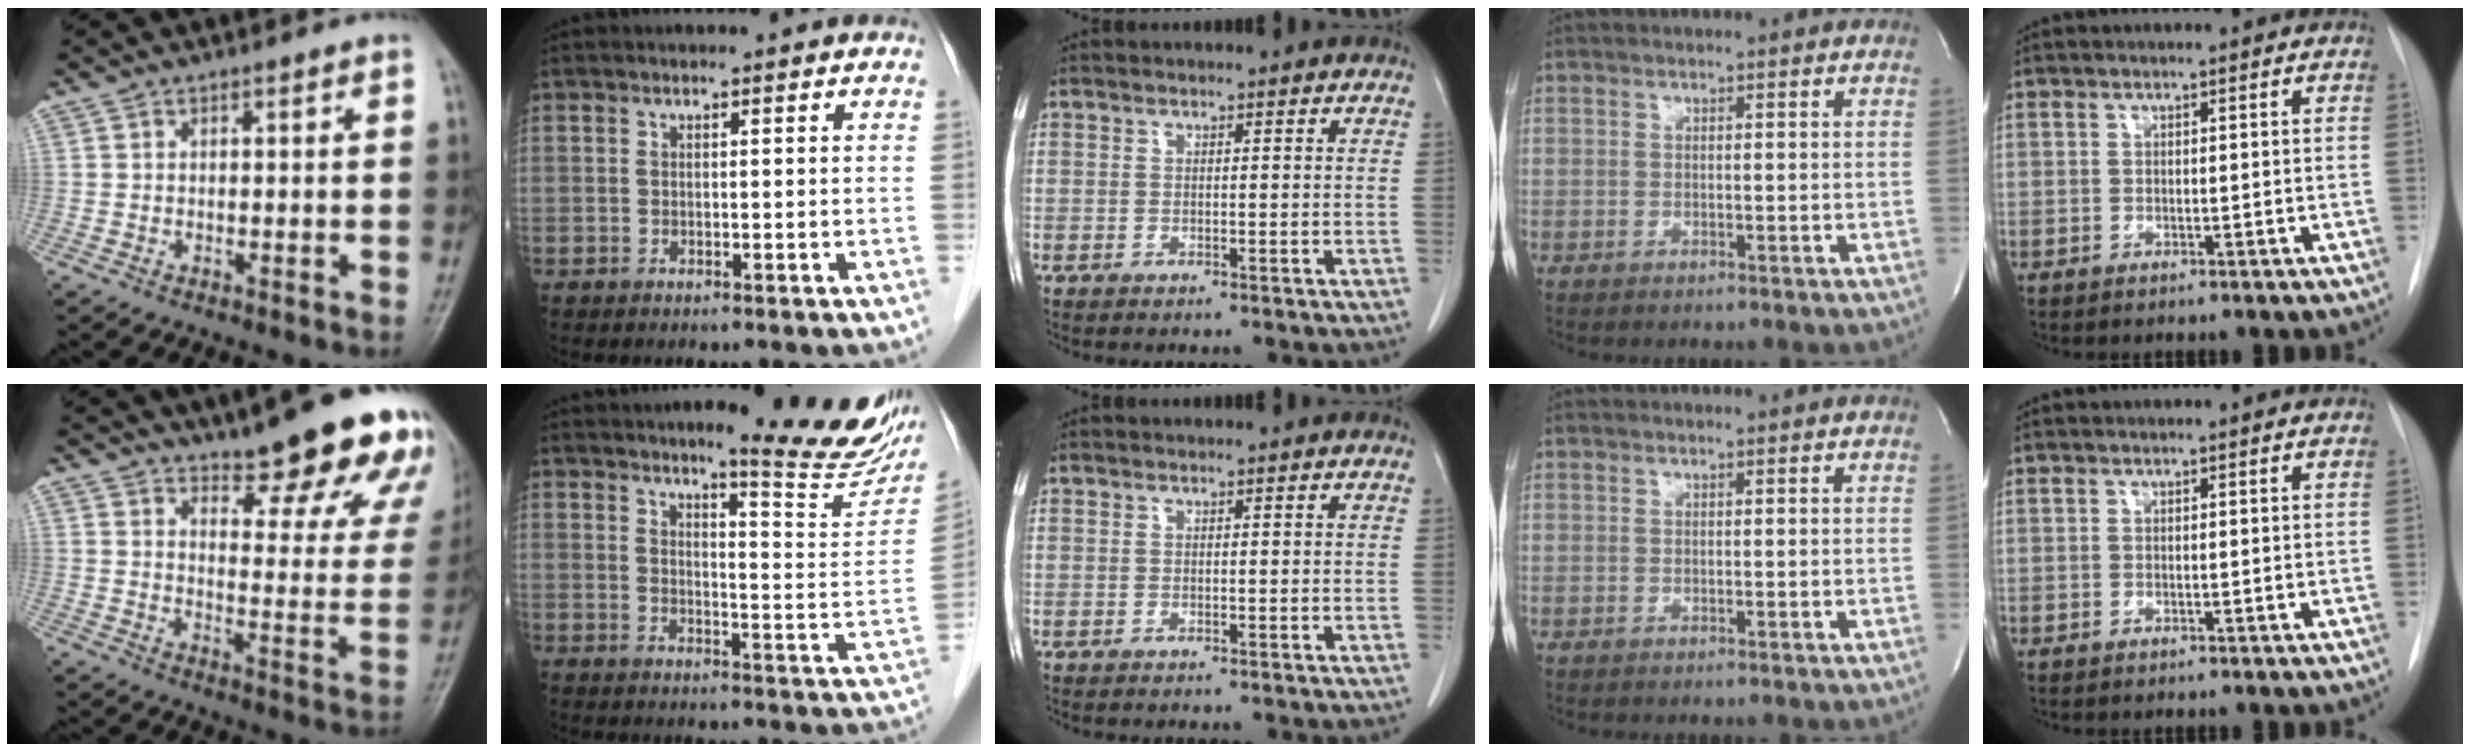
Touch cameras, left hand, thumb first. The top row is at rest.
{"thumb": {"total": 21.3, "force": [15.9, 6.0, 12.8], "torque": [-0.119, -0.089, 0.195]}, "index": {"total": 16.2, "force": [13.4, 1.2, 8.9], "torque": [-0.107, -0.056, 0.159]}}